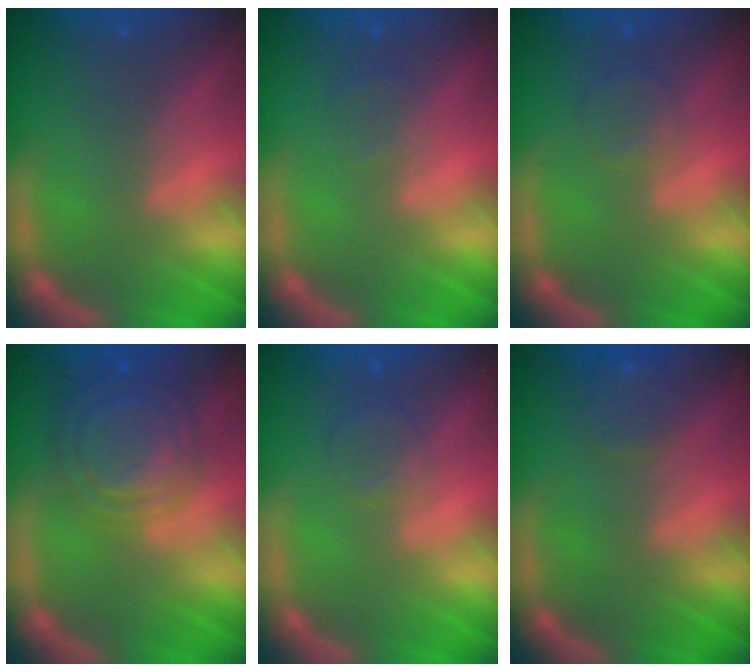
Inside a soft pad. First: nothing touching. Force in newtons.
{"total": 0.9}
{"total": 2.0}
{"total": 8.0}
{"total": 2.0}
{"total": 1.9}